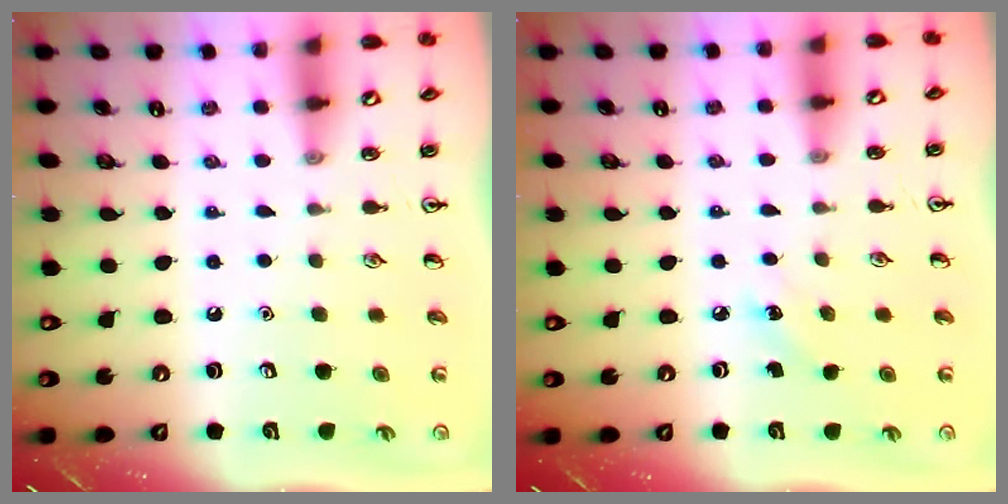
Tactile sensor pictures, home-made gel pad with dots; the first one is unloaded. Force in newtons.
{"total": 3.6, "press": 3.4, "slide": 1.2}